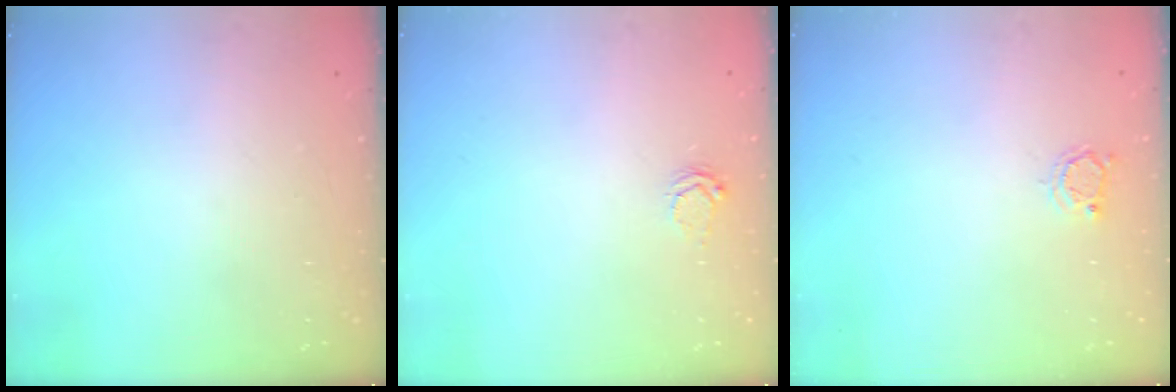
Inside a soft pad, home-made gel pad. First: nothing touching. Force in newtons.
{"total": 2.6, "press": 2.6, "slide": 0.3}
{"total": 3.0, "press": 3.0, "slide": 0.4}